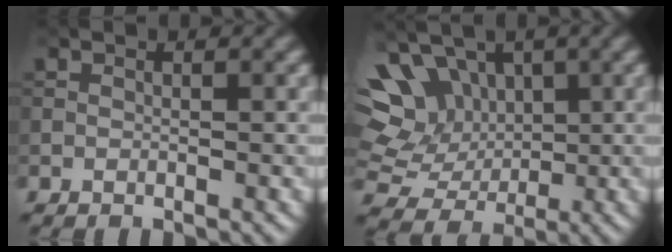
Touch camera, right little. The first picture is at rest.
{"total": 10.0, "force": [2.8, 8.3, 4.8], "torque": [-0.111, 0.028, 0.028]}